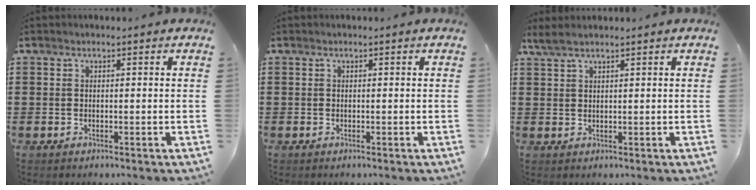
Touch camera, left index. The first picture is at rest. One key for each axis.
{"total": 0.0}
{"total": 2.0, "fx": 1.6, "fy": 0.2, "fz": 1.2, "tx": -0.026, "ty": 0.002, "tz": 0.030}